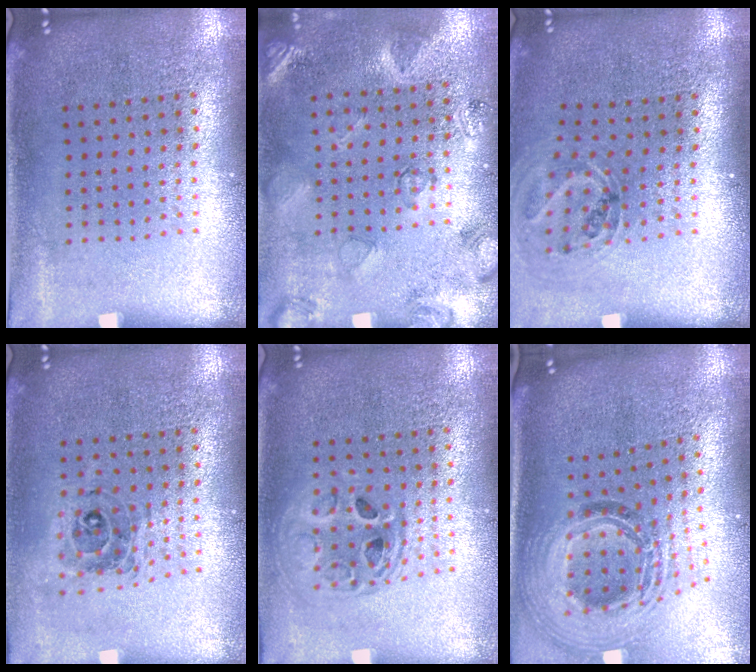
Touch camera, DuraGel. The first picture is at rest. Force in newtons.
{"total": 2.6, "press": 1.7, "slide": 1.9}
{"total": 1.1, "press": 1.1, "slide": 0.3}
{"total": 0.7, "press": 0.7, "slide": 0.1}
{"total": 1.5, "press": 1.3, "slide": 0.8}
{"total": 2.1, "press": 1.6, "slide": 1.3}